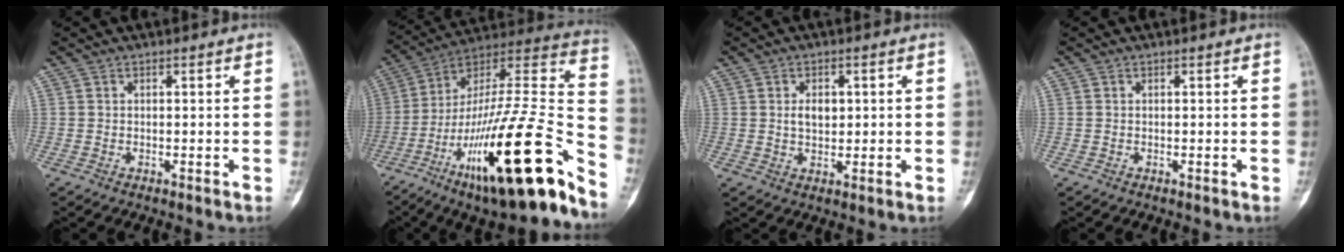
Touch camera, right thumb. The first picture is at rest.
{"total": 31.8, "force": [-17.2, 6.4, 26.0], "torque": [-0.382, 0.077, -0.278]}
{"total": 4.0, "force": [0.7, 2.6, 2.9], "torque": [-0.033, -0.002, 0.013]}
{"total": 0.0}